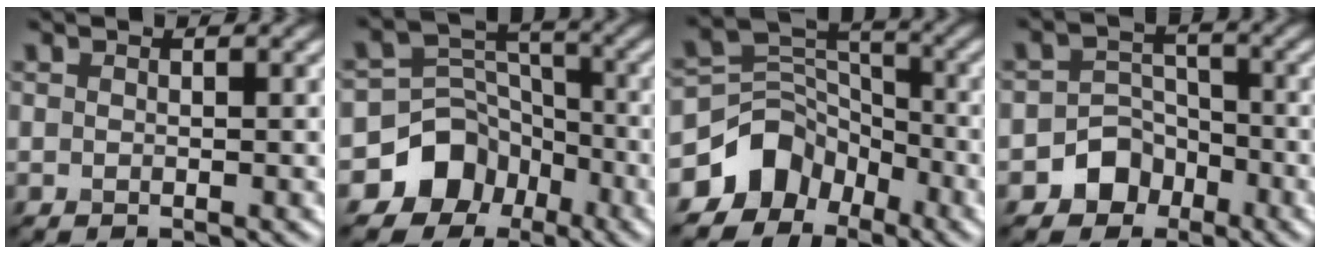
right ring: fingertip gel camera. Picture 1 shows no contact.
{"total": 8.1, "force": [-4.8, 6.4, 1.5], "torque": [-0.010, 0.011, -0.100]}
{"total": 6.4, "force": [-3.9, 4.7, 1.9], "torque": [-0.020, 0.003, -0.081]}
{"total": 4.2, "force": [-2.4, 3.3, 0.9], "torque": [0.019, 0.009, -0.051]}